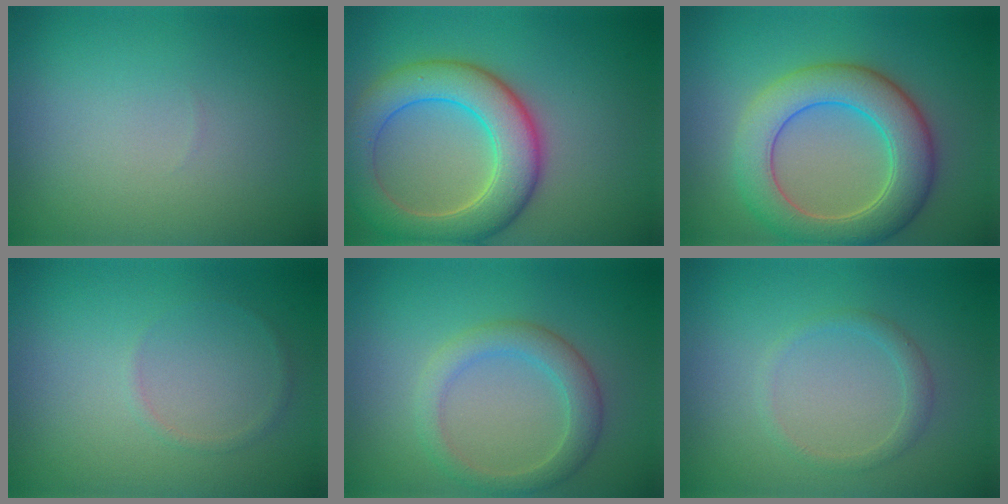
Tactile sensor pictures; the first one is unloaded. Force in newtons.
{"total": 7.7, "press": 7.7, "slide": 0.5}
{"total": 7.1, "press": 7.1, "slide": 0.4}
{"total": 0.6, "press": 0.6, "slide": 0.1}
{"total": 3.1, "press": 3.1, "slide": 0.1}
{"total": 1.3, "press": 1.3, "slide": 0.2}